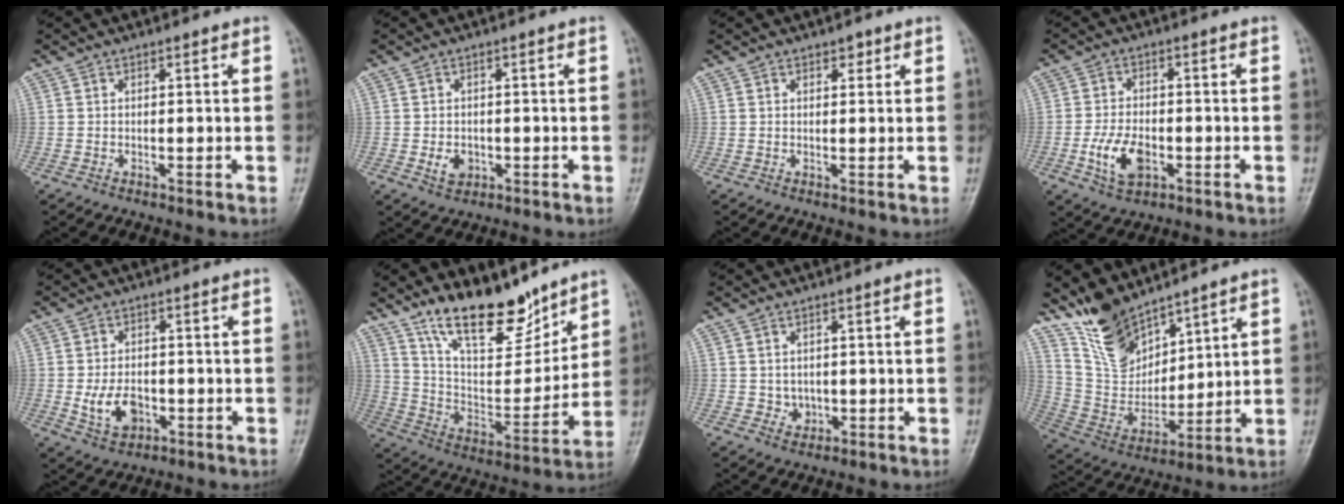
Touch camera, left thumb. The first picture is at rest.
{"total": 3.2, "force": [-0.9, 2.5, 1.8], "torque": [-0.019, 0.002, -0.008]}
{"total": 1.5, "force": [0.9, 0.9, 0.8], "torque": [0.001, -0.002, 0.009]}
{"total": 7.5, "force": [-2.5, 4.4, 5.6], "torque": [-0.102, 0.007, -0.044]}
{"total": 6.6, "force": [-1.7, 4.5, 4.5], "torque": [-0.065, 0.006, -0.024]}
{"total": 18.3, "force": [13.6, 7.0, 10.0], "torque": [-0.117, -0.083, 0.242]}
{"total": 2.3, "force": [-0.2, 2.1, 1.0], "torque": [-0.004, 0.002, 0.005]}
{"total": 12.7, "force": [10.1, 5.6, 5.1], "torque": [-0.067, -0.064, 0.213]}